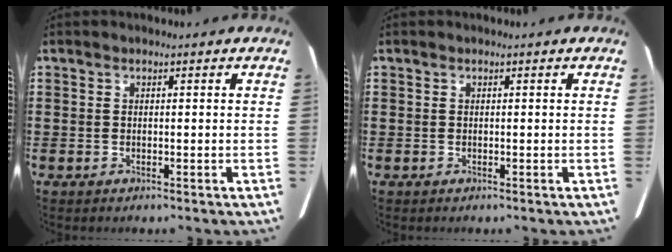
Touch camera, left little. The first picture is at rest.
{"total": 0.0}